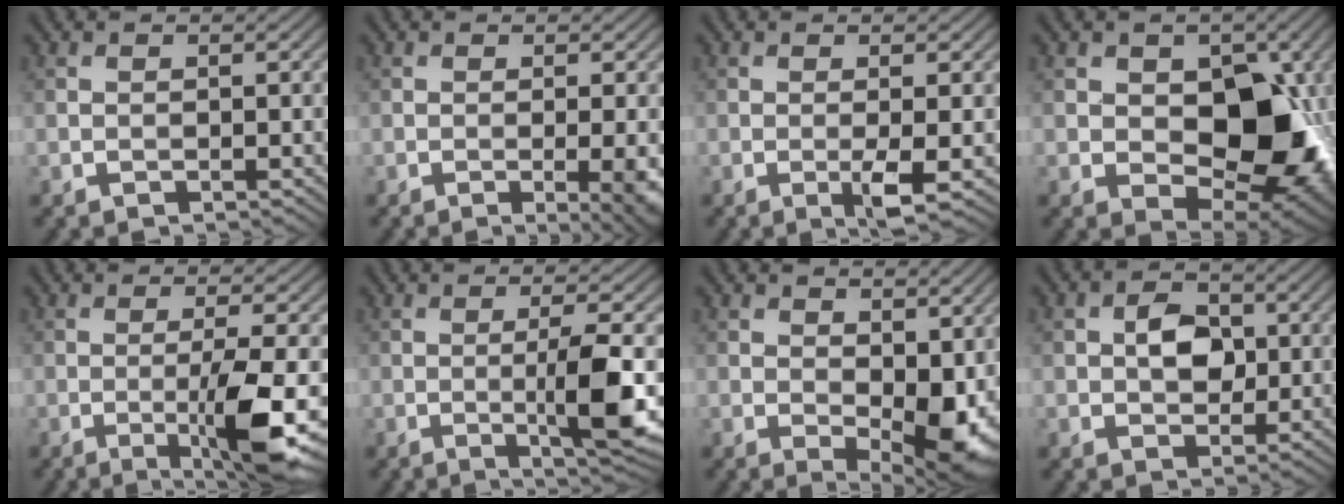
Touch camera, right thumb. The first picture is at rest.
{"total": 3.9, "force": [-0.8, 0.7, 3.7], "torque": [-0.055, -0.003, -0.011]}
{"total": 3.0, "force": [-0.7, 0.2, 2.9], "torque": [-0.056, -0.001, -0.016]}
{"total": 12.6, "force": [0.3, 8.2, 9.6], "torque": [-0.136, -0.011, 0.012]}
{"total": 8.1, "force": [-2.0, 1.0, 7.8], "torque": [-0.128, 0.003, -0.035]}
{"total": 6.6, "force": [-0.8, 0.6, 6.6], "torque": [-0.118, 0.003, -0.011]}
{"total": 9.3, "force": [0.5, 4.9, 7.9], "torque": [-0.112, -0.010, 0.017]}
{"total": 4.3, "force": [0.4, 3.1, 3.0], "torque": [-0.053, 0.000, 0.001]}